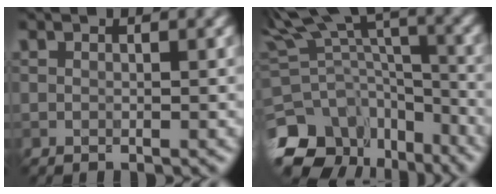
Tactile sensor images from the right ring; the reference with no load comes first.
{"total": 13.2, "force": [-8.8, 8.1, 5.5], "torque": [-0.112, 0.001, -0.095]}